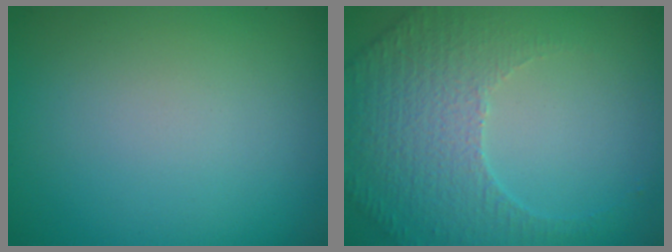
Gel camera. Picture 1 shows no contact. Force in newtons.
{"total": 5.3, "press": 3.6, "slide": 3.9}